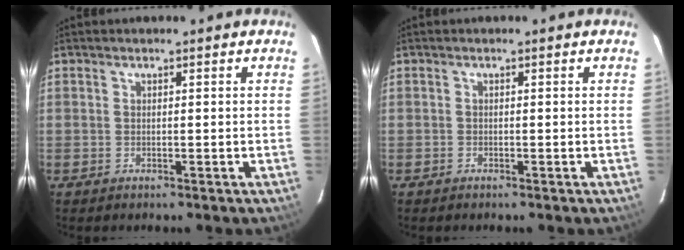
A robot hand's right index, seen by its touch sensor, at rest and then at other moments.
{"total": 0.0}